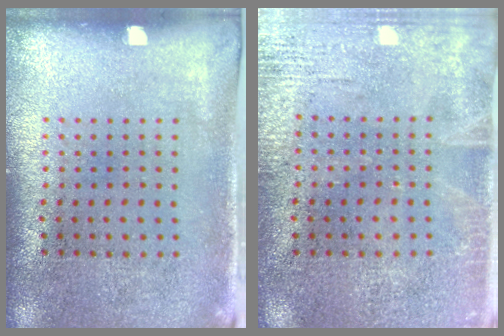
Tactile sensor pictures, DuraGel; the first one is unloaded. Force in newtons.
{"total": 2.6, "press": 2.5, "slide": 0.3}